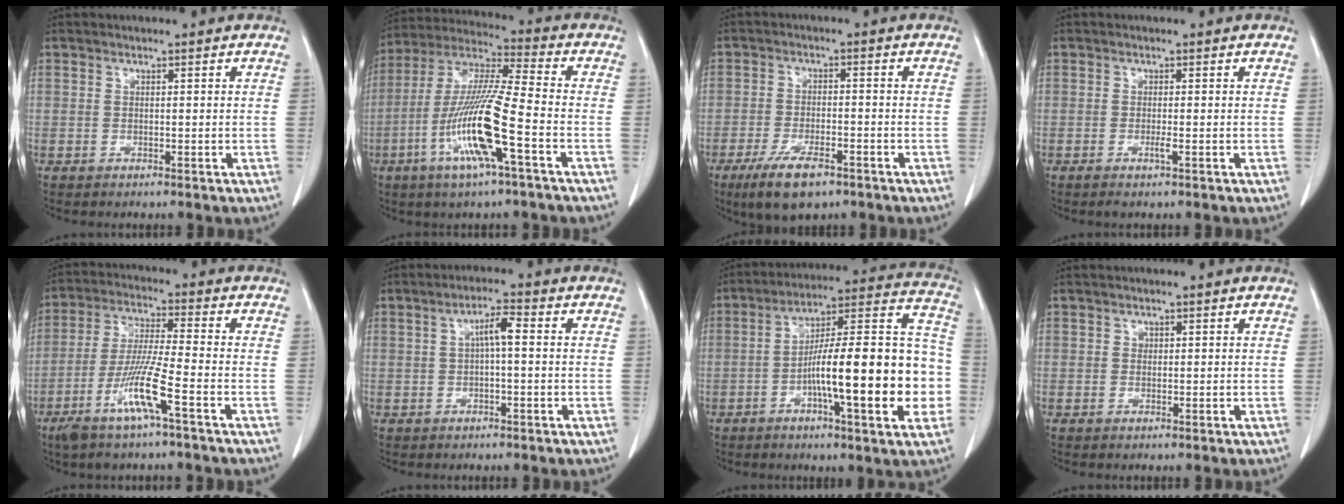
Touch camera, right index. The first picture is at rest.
{"total": 15.8, "force": [-5.4, 0.7, 14.8], "torque": [-0.303, -0.011, -0.107]}
{"total": 8.8, "force": [-5.4, 3.0, 6.1], "torque": [-0.118, -0.012, -0.090]}
{"total": 1.4, "force": [-0.6, 0.2, 1.3], "torque": [-0.025, -0.001, -0.011]}
{"total": 11.0, "force": [-5.2, -0.2, 9.7], "torque": [-0.196, -0.019, -0.106]}
{"total": 4.1, "force": [0.5, 1.0, 3.9], "torque": [-0.073, 0.014, 0.007]}
{"total": 22.7, "force": [-5.0, 3.6, 21.9], "torque": [-0.273, 0.028, -0.074]}
{"total": 1.0, "force": [0.1, 0.8, 0.4], "torque": [-0.012, 0.007, 0.005]}